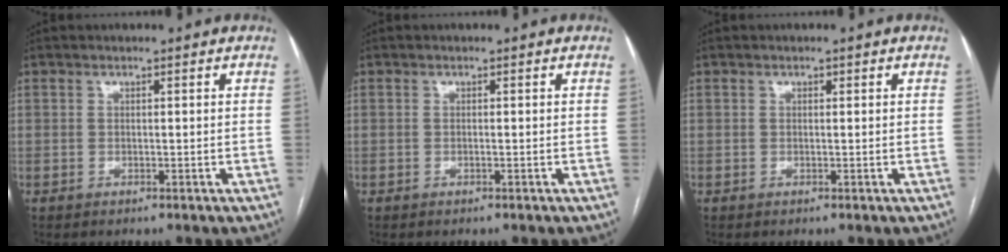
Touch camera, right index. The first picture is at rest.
{"total": 0.0}
{"total": 0.5, "force": [0.2, 0.3, 0.4], "torque": [-0.007, 0.002, 0.003]}